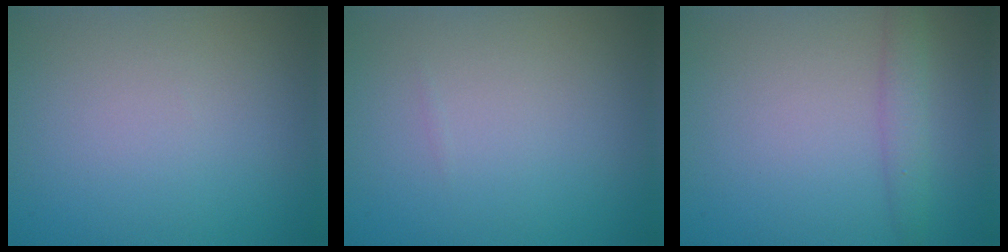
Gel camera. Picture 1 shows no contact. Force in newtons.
{"total": 0.0}
{"total": 2.0, "press": 2.0, "slide": 0.0}